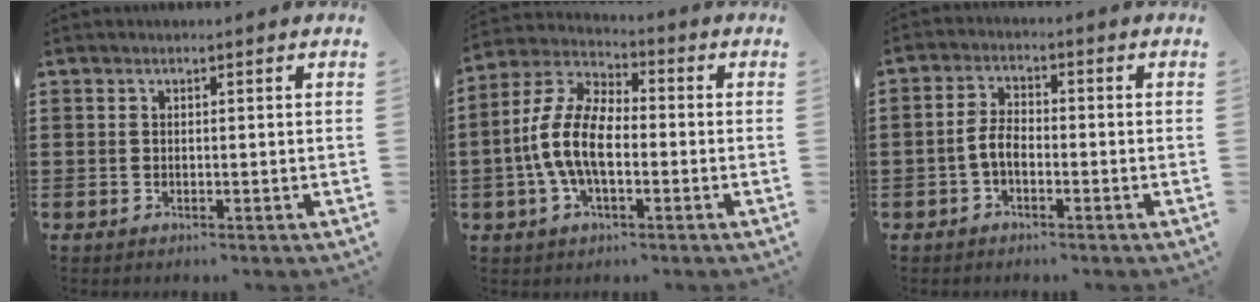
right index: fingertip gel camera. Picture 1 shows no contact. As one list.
[{"total": 9.1, "force": [-2.1, 4.6, 7.6], "torque": [-0.189, -0.003, -0.048]}, {"total": 3.8, "force": [-1.5, 1.9, 2.9], "torque": [-0.074, -0.002, -0.035]}]